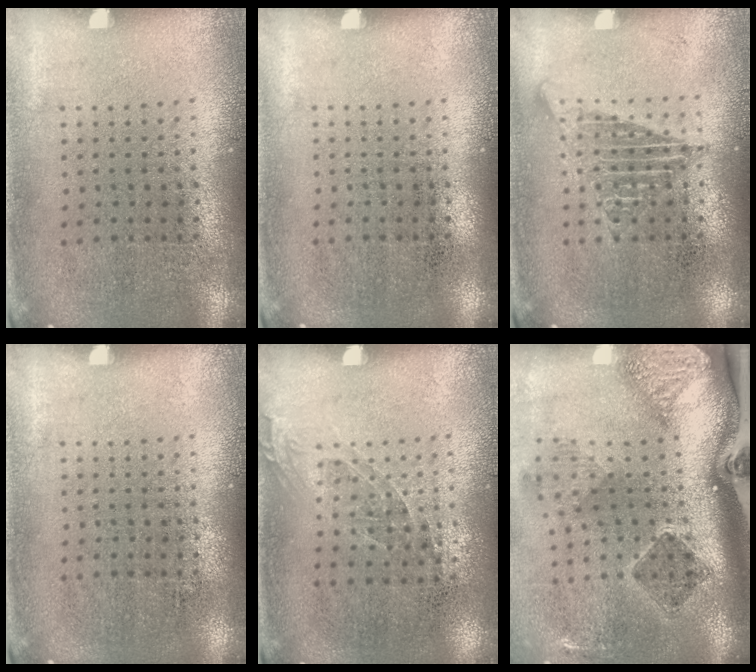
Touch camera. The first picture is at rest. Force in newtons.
{"total": 0.0}
{"total": 2.1, "press": 2.1, "slide": 0.3}
{"total": 0.0}
{"total": 1.0, "press": 0.8, "slide": 0.6}
{"total": 2.8, "press": 1.8, "slide": 2.1}